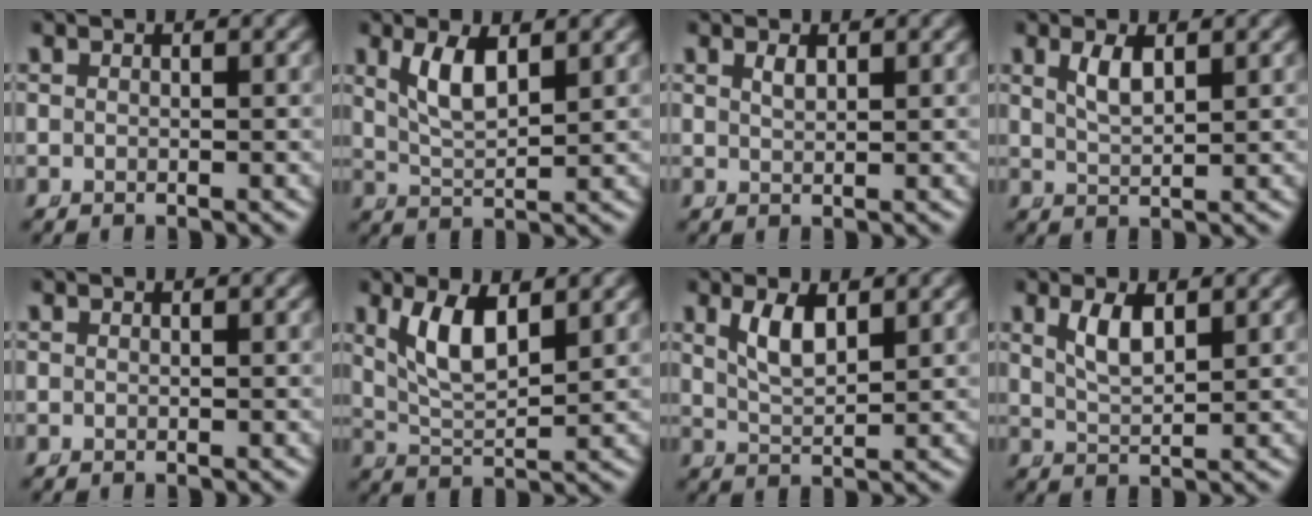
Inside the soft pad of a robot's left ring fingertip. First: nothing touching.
{"total": 3.7, "force": [1.3, 1.3, 3.1], "torque": [-0.068, -0.014, 0.035]}
{"total": 0.8, "force": [0.5, -0.3, 0.6], "torque": [-0.011, -0.009, 0.018]}
{"total": 2.0, "force": [0.8, 0.2, 1.8], "torque": [-0.034, -0.009, 0.026]}
{"total": 0.0}
{"total": 4.8, "force": [1.8, 2.0, 3.9], "torque": [-0.088, -0.016, 0.045]}
{"total": 2.8, "force": [1.1, 0.9, 2.5], "torque": [-0.049, -0.011, 0.029]}
{"total": 2.6, "force": [1.0, 0.6, 2.3], "torque": [-0.044, -0.009, 0.027]}